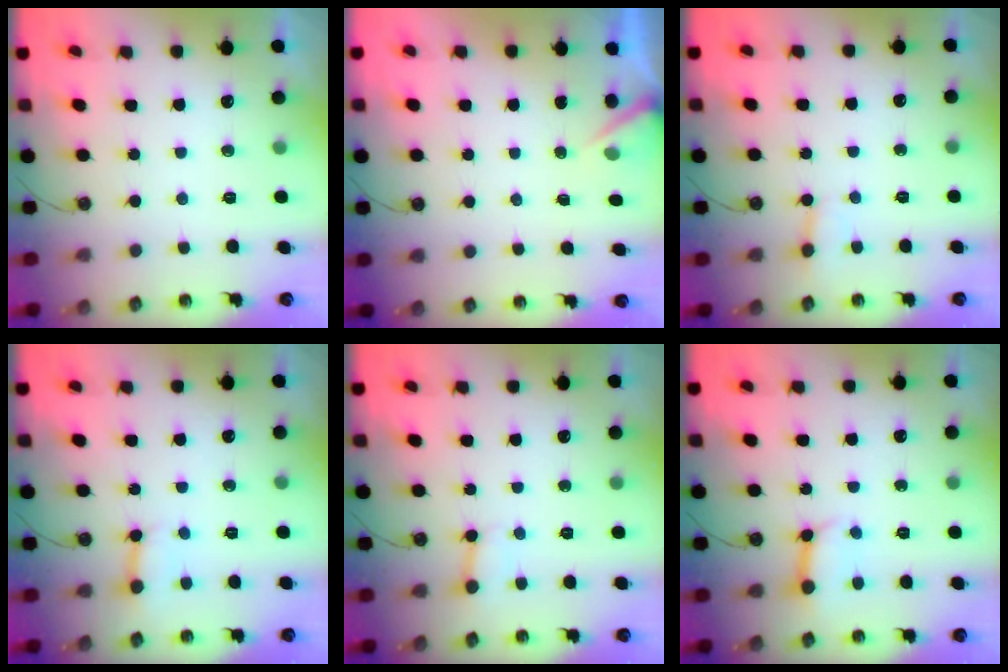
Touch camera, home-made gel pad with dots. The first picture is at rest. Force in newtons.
{"total": 2.9, "press": 2.9, "slide": 0.2}
{"total": 2.6, "press": 2.6, "slide": 0.2}
{"total": 3.9, "press": 3.9, "slide": 0.5}
{"total": 4.1, "press": 4.1, "slide": 0.3}
{"total": 6.3, "press": 6.3, "slide": 0.4}